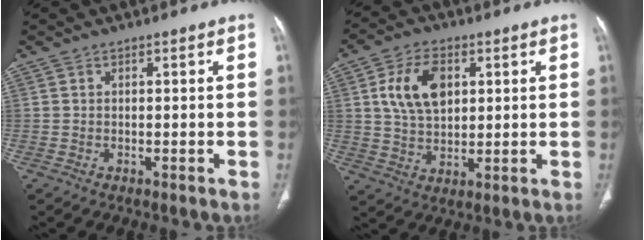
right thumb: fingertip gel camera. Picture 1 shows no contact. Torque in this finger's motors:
{"motor_torque": [0.67, 2.36, 0.79, -0.22, 0.09]}